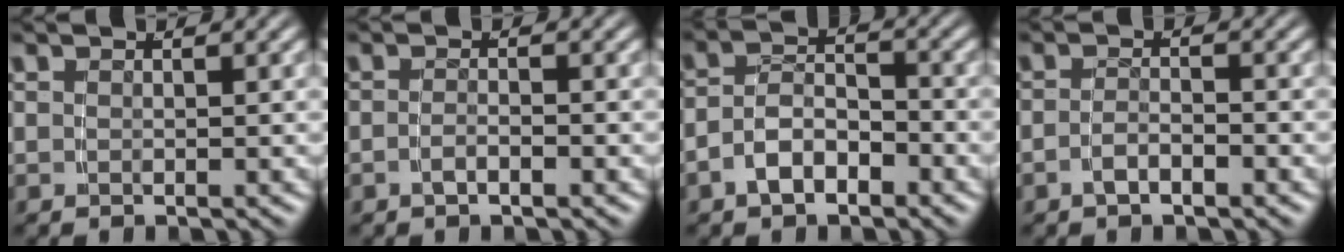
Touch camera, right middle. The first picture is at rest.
{"total": 1.4, "force": [-1.2, -0.1, 0.7], "torque": [-0.013, 0.000, -0.023]}
{"total": 4.4, "force": [-2.3, 2.9, 2.3], "torque": [-0.036, -0.006, -0.042]}
{"total": 1.9, "force": [-1.6, 0.3, 1.0], "torque": [-0.016, -0.001, -0.029]}